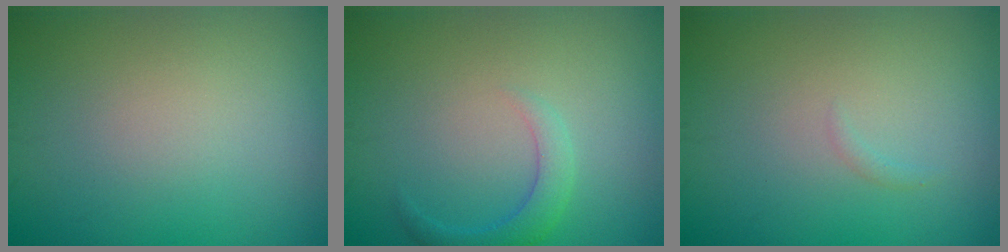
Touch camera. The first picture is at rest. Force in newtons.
{"total": 2.2, "press": 2.1, "slide": 0.2}
{"total": 0.5, "press": 0.5, "slide": 0.1}